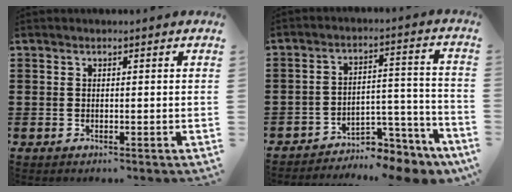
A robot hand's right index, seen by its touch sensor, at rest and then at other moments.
{"total": 6.5, "force": [-6.2, 1.6, 1.5], "torque": [-0.017, 0.020, -0.120]}